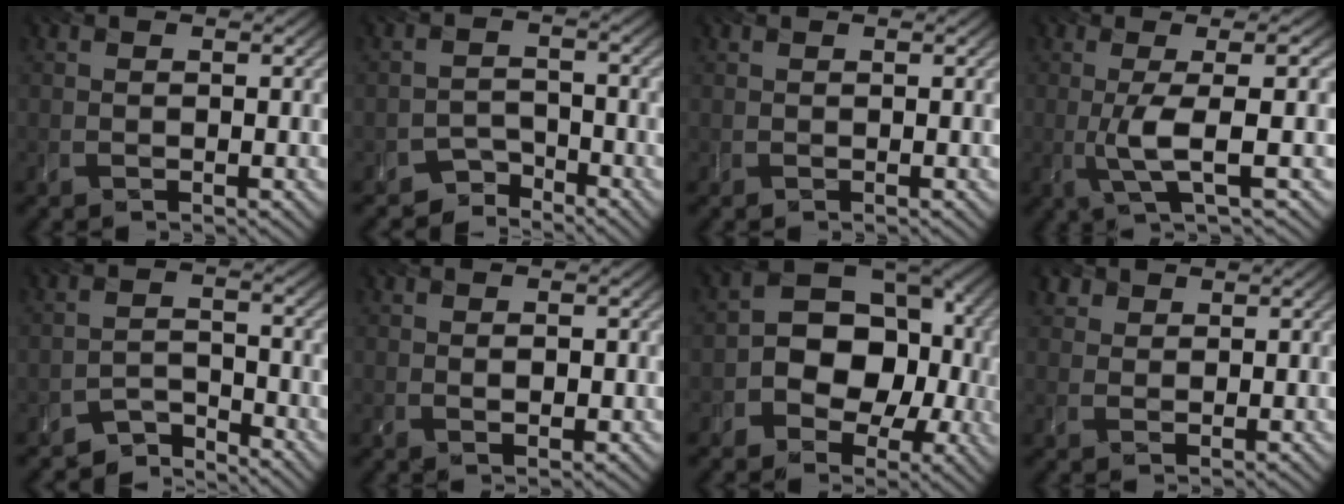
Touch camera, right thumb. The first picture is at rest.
{"total": 3.2, "force": [-3.0, 1.3, 0.2], "torque": [0.007, 0.004, -0.059]}
{"total": 0.0}
{"total": 5.6, "force": [-0.5, 0.9, 5.5], "torque": [-0.098, 0.004, -0.014]}
{"total": 3.7, "force": [-3.6, 1.0, 0.6], "torque": [-0.004, 0.003, -0.073]}
{"total": 1.2, "force": [0.2, 0.6, 1.1], "torque": [-0.015, -0.004, 0.004]}
{"total": 11.5, "force": [-1.6, 8.6, 7.4], "torque": [-0.076, -0.005, -0.043]}
{"total": 1.7, "force": [1.4, 1.0, 0.2], "torque": [-0.003, 0.002, 0.029]}